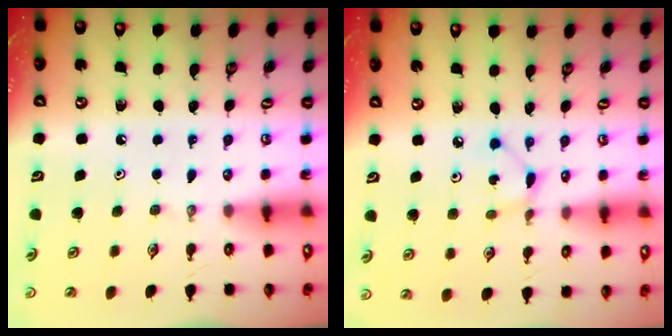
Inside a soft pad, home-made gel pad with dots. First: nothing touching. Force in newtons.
{"total": 2.3, "press": 2.3, "slide": 0.1}